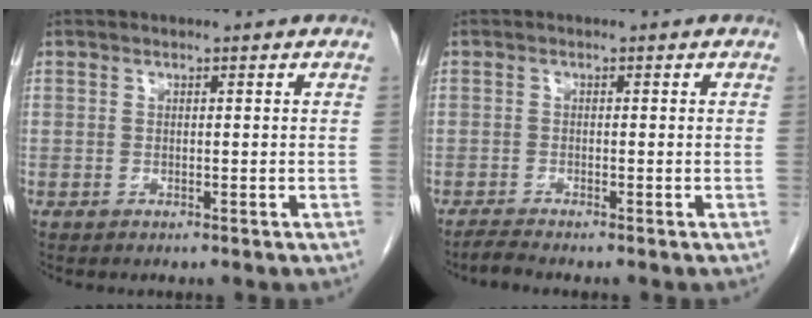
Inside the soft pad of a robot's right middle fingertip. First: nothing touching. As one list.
[{"total": 1.7, "force": [-1.5, -0.4, 0.5], "torque": [-0.020, -0.007, -0.032]}]